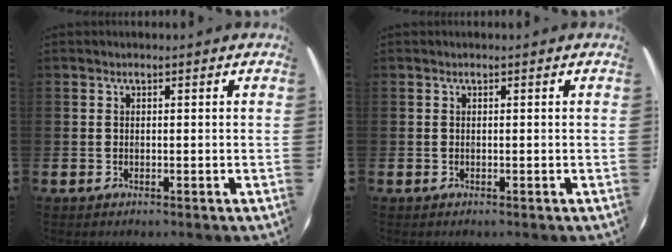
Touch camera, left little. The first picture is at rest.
{"total": 0.0}